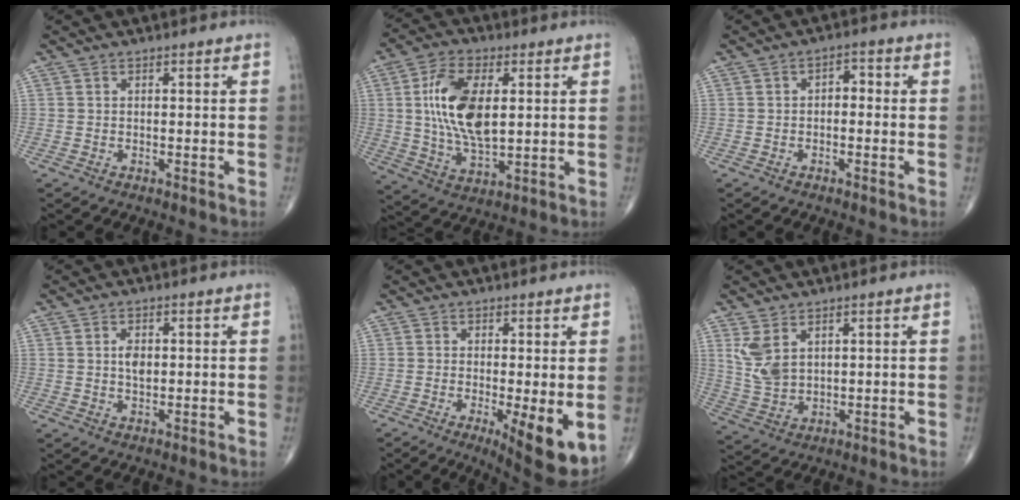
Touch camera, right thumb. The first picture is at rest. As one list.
[{"total": 14.4, "force": [2.4, 7.2, 12.3], "torque": [-0.232, -0.010, 0.048]}, {"total": 2.8, "force": [-0.2, 1.8, 2.1], "torque": [-0.017, 0.013, -0.011]}, {"total": 2.7, "force": [0.5, 1.6, 2.2], "torque": [-0.032, -0.002, 0.009]}, {"total": 8.7, "force": [-1.9, 2.3, 8.1], "torque": [-0.115, -0.022, -0.024]}, {"total": 6.3, "force": [2.8, 3.6, 4.4], "torque": [-0.087, -0.010, 0.070]}]